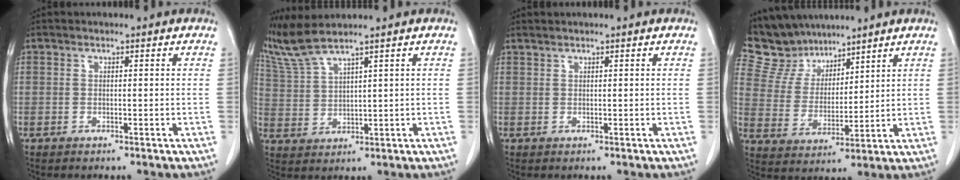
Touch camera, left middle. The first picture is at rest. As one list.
[{"total": 5.3, "force": [4.8, -1.1, 1.9], "torque": [-0.058, 0.001, 0.112]}, {"total": 0.6, "force": [0.6, -0.1, 0.1], "torque": [-0.006, 0.003, 0.016]}, {"total": 9.2, "force": [8.4, 3.7, 0.7], "torque": [-0.030, 0.018, 0.175]}]